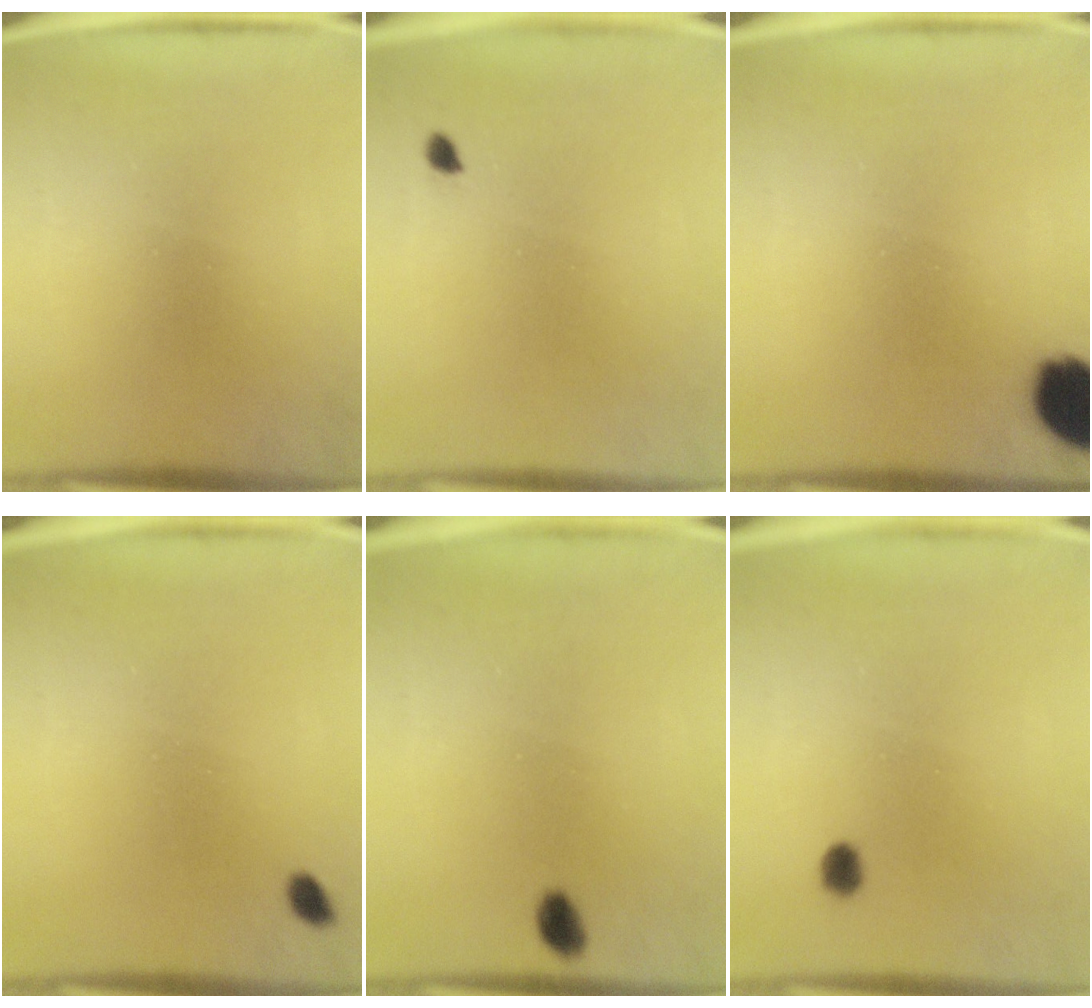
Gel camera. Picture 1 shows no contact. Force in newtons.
{"total": 0.9}
{"total": 10.8}
{"total": 1.3}
{"total": 2.1}
{"total": 2.7}